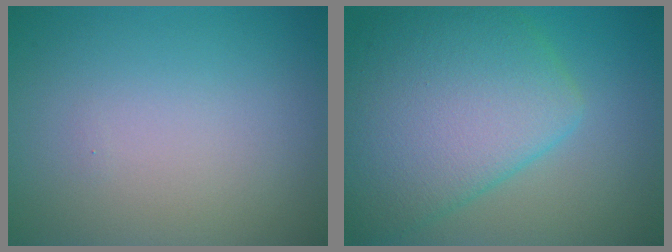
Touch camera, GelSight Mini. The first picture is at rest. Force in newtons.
{"total": 9.1, "press": 9.1, "slide": 0.1}